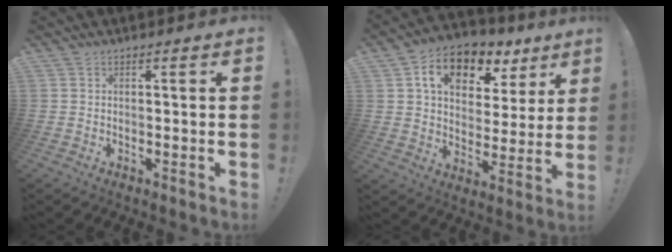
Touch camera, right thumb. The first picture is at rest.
{"total": 13.3, "force": [6.9, 8.5, 7.4], "torque": [-0.119, -0.027, 0.127]}